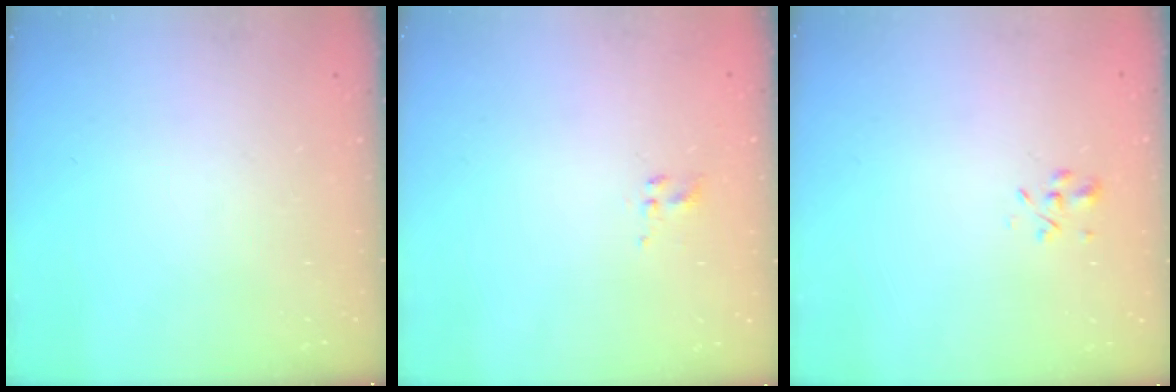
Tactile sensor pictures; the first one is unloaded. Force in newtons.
{"total": 1.8, "press": 1.5, "slide": 0.9}
{"total": 2.6, "press": 2.4, "slide": 1.0}